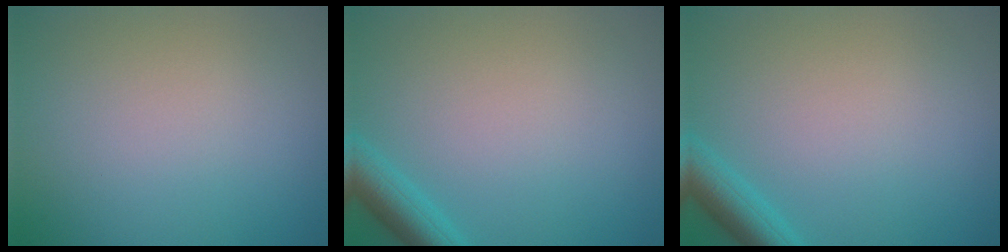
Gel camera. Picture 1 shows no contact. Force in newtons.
{"total": 2.9, "press": 2.9, "slide": 0.2}
{"total": 2.9, "press": 2.9, "slide": 0.2}